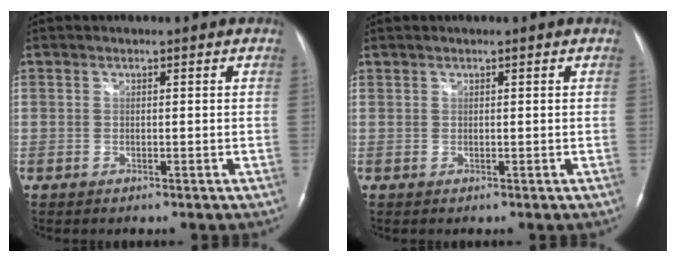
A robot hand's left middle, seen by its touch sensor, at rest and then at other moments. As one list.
[{"total": 0.0}]